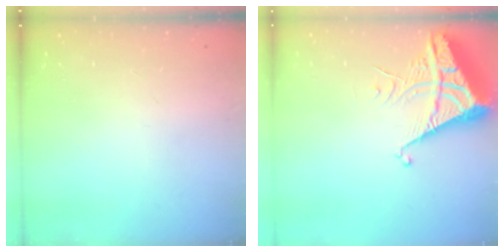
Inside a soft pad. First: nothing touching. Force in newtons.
{"total": 6.6, "press": 6.6, "slide": 0.6}